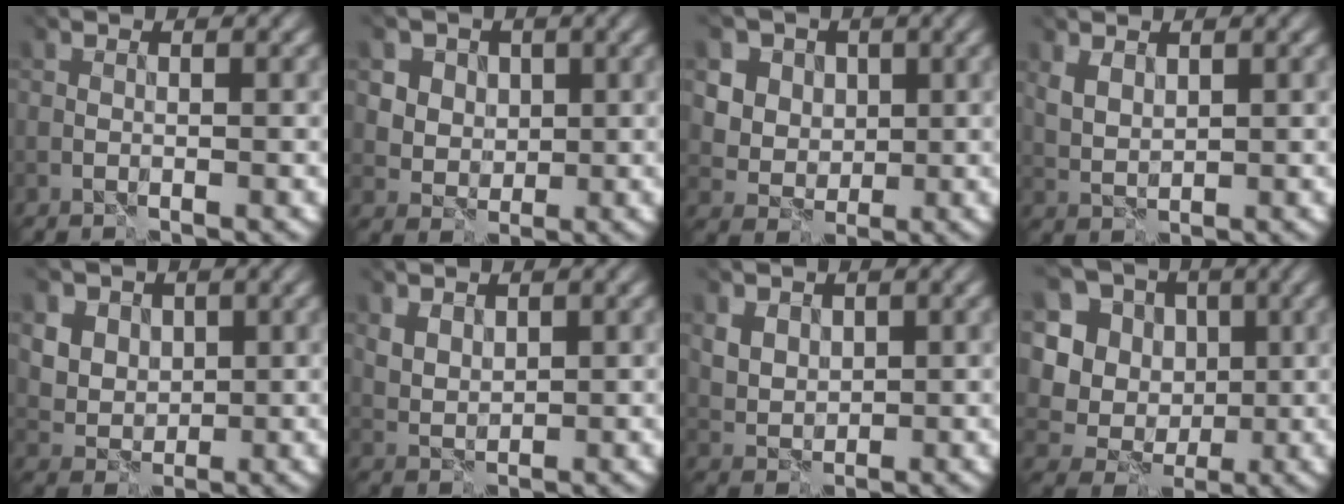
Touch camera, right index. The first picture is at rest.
{"total": 6.1, "force": [3.1, 4.9, 1.9], "torque": [-0.043, 0.008, 0.049]}
{"total": 6.9, "force": [3.4, 5.7, 2.1], "torque": [-0.044, 0.003, 0.053]}
{"total": 1.5, "force": [1.0, 0.8, 0.8], "torque": [-0.026, -0.003, 0.022]}
{"total": 5.5, "force": [2.9, 4.4, 1.7], "torque": [-0.047, 0.006, 0.048]}
{"total": 1.6, "force": [1.2, 0.9, 0.5], "torque": [-0.020, -0.005, 0.028]}
{"total": 2.4, "force": [1.4, 1.8, 0.7], "torque": [-0.028, -0.006, 0.036]}
{"total": 11.2, "force": [3.4, 9.8, 4.2], "torque": [-0.122, 0.019, 0.063]}